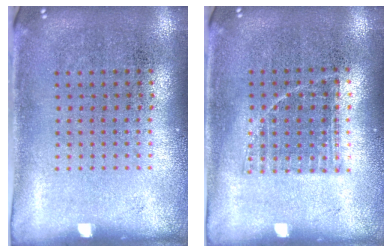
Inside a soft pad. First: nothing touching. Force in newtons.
{"total": 0.8, "press": 0.7, "slide": 0.5}